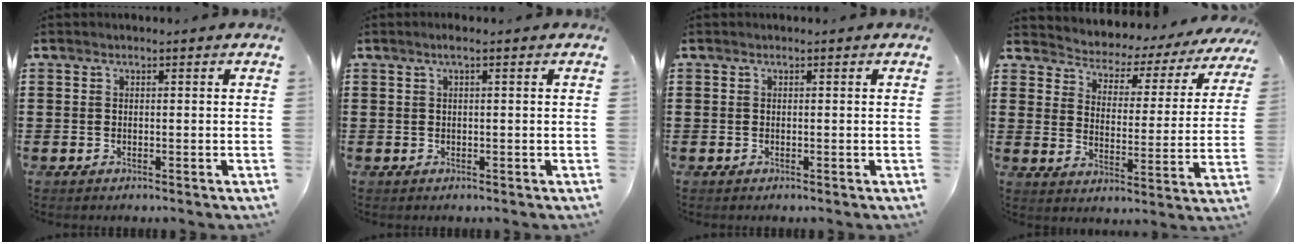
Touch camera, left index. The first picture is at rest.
{"total": 1.2, "force": [0.2, 0.1, 1.2], "torque": [-0.019, -0.002, 0.003]}
{"total": 0.0}
{"total": 3.2, "force": [3.1, 0.6, -0.4], "torque": [-0.018, -0.032, 0.043]}